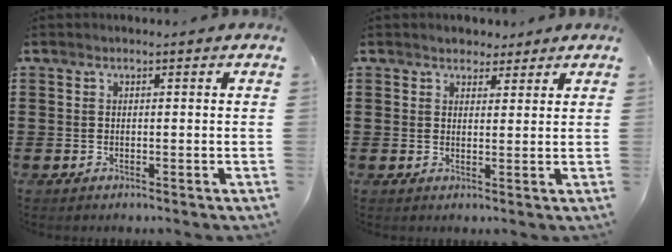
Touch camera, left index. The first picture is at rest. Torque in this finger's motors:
{"motor_torque": [0.02, -0.10, 0.13, 0.03]}